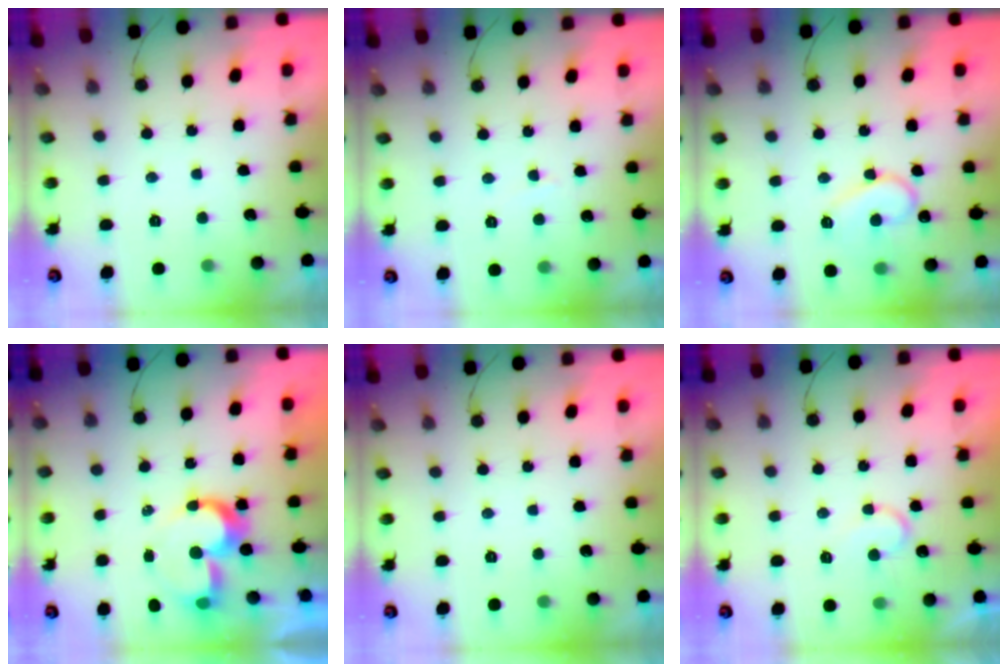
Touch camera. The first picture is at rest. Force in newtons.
{"total": 1.4, "press": 1.4, "slide": 0.1}
{"total": 11.2, "press": 11.1, "slide": 0.9}
{"total": 9.1, "press": 9.1, "slide": 0.7}
{"total": 0.0}
{"total": 7.6, "press": 7.5, "slide": 0.8}